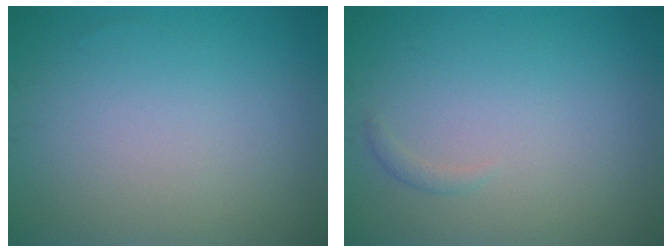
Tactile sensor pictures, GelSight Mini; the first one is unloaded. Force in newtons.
{"total": 0.6, "press": 0.6, "slide": 0.0}